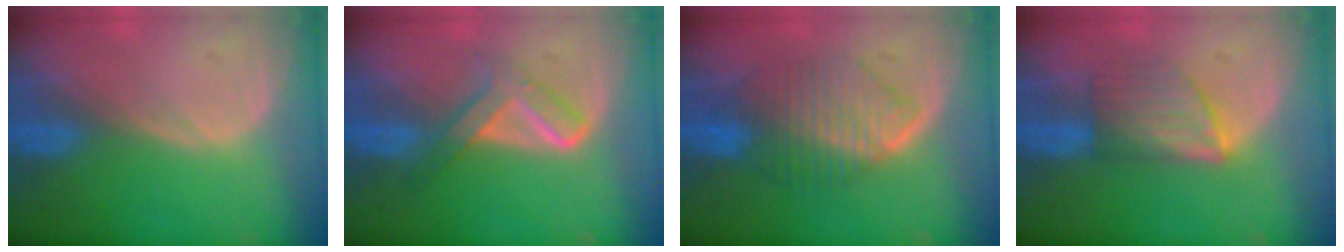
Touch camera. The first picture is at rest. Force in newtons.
{"total": 5.3, "press": 5.2, "slide": 1.1}
{"total": 7.3, "press": 7.3, "slide": 0.2}
{"total": 5.9, "press": 5.7, "slide": 1.5}